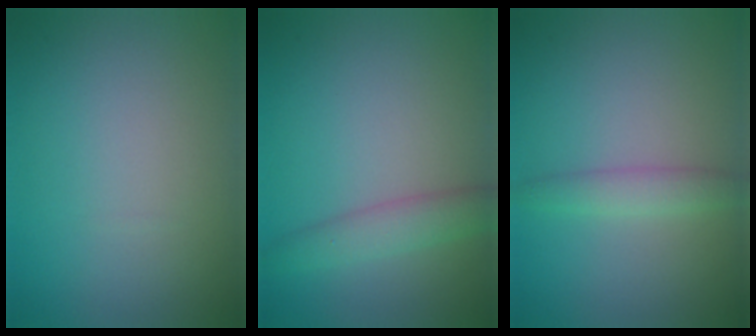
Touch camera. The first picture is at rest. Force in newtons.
{"total": 2.8, "press": 2.8, "slide": 0.1}
{"total": 1.9, "press": 1.9, "slide": 0.1}